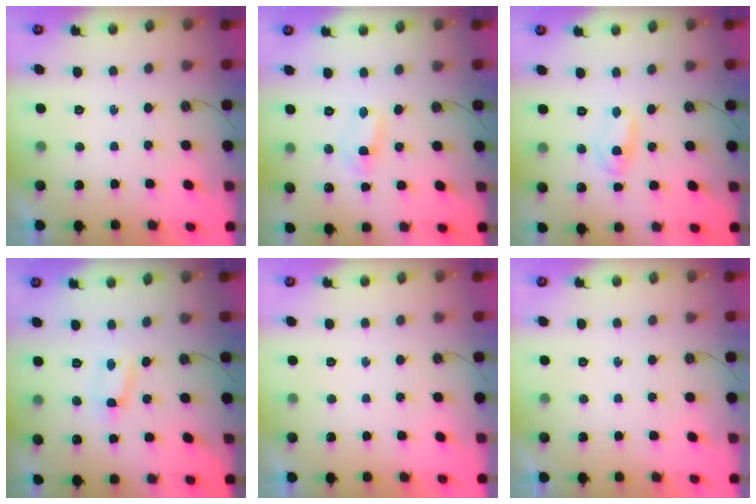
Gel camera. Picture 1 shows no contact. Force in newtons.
{"total": 1.4, "press": 1.4, "slide": 0.2}
{"total": 2.9, "press": 2.9, "slide": 0.2}
{"total": 1.5, "press": 1.5, "slide": 0.3}
{"total": 0.0}
{"total": 0.0}